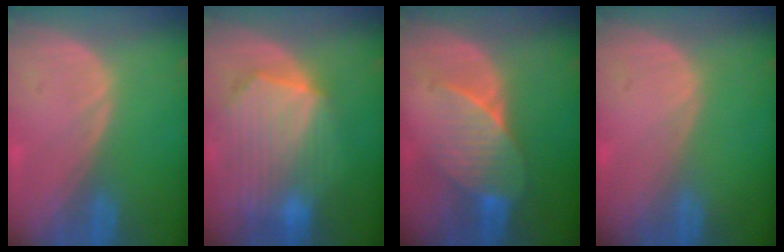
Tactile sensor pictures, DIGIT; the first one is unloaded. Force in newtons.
{"total": 10.4, "press": 9.1, "slide": 5.1}
{"total": 7.0, "press": 6.6, "slide": 2.4}
{"total": 0.0}